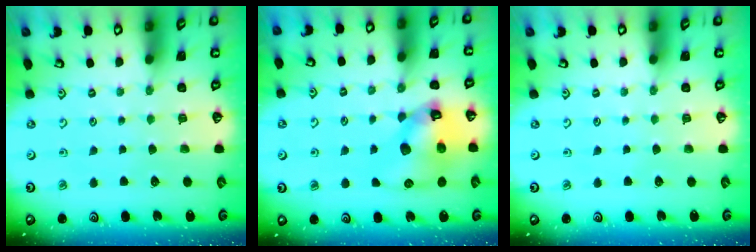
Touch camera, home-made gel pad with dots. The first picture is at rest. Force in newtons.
{"total": 12.9, "press": 12.8, "slide": 1.5}
{"total": 0.0}